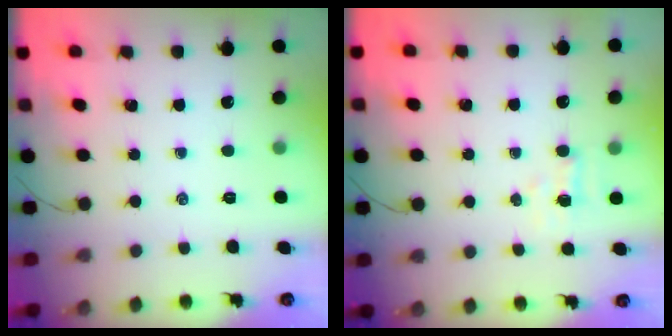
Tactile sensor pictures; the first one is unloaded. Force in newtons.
{"total": 2.7, "press": 2.6, "slide": 0.7}